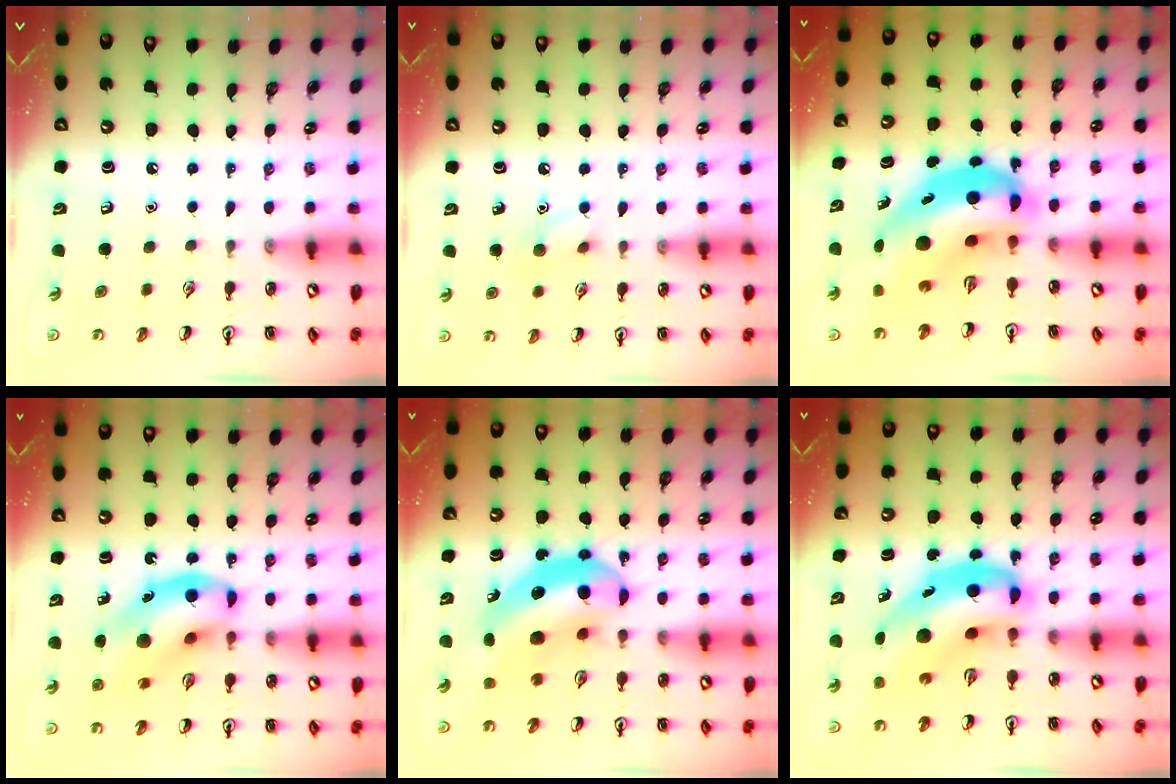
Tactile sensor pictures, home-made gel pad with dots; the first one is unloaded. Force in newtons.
{"total": 6.4, "press": 6.2, "slide": 1.4}
{"total": 12.6, "press": 12.1, "slide": 3.6}
{"total": 13.2, "press": 12.7, "slide": 3.7}
{"total": 12.3, "press": 11.6, "slide": 3.9}
{"total": 10.1, "press": 9.8, "slide": 2.8}